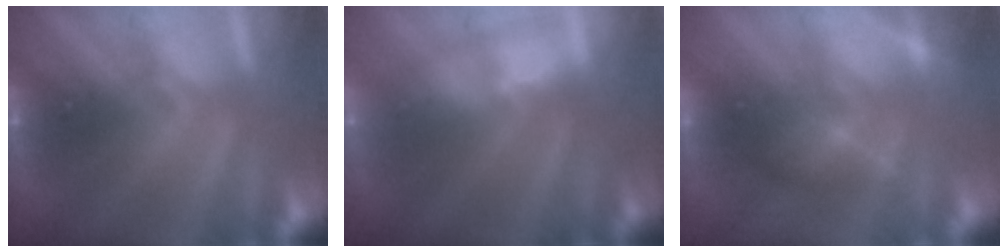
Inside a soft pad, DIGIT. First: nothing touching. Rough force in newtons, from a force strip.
{"total": 3.0}
{"total": 3.9}